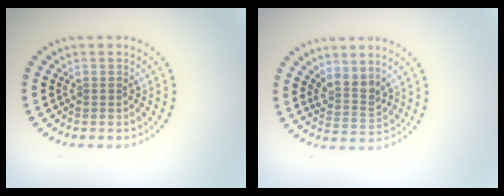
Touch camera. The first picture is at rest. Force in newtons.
{"total": 2.5, "press": 1.9, "slide": 1.7}